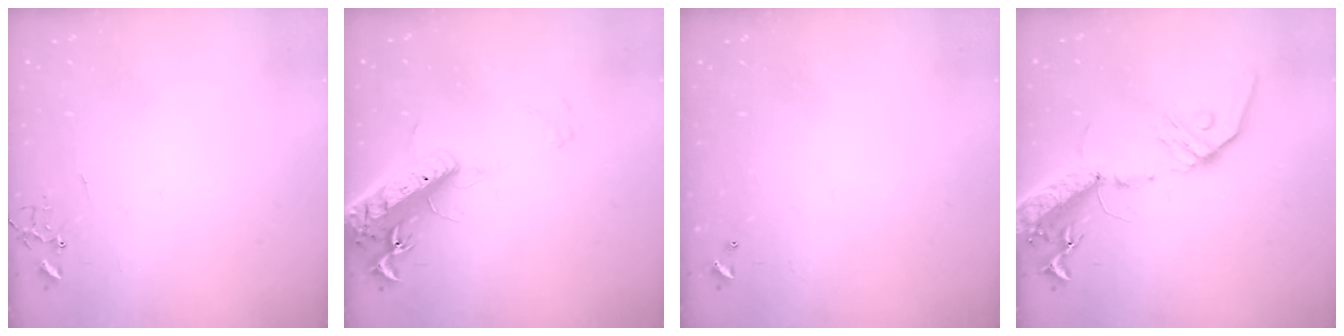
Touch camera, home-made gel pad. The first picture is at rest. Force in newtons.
{"total": 19.0, "press": 18.7, "slide": 3.7}
{"total": 0.0}
{"total": 18.2, "press": 17.7, "slide": 4.0}